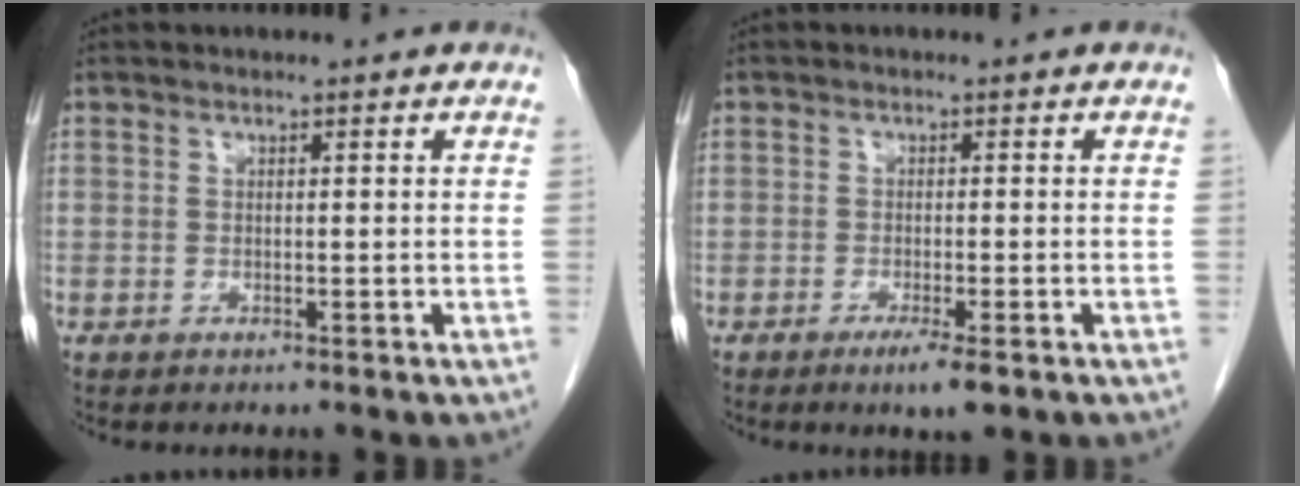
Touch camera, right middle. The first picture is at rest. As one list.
[{"total": 3.4, "force": [-1.9, 0.4, 2.7], "torque": [-0.044, -0.006, -0.030]}]